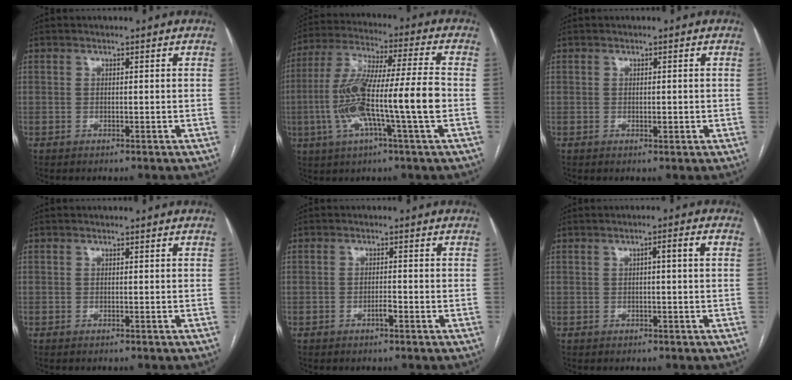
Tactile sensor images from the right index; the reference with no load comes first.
{"total": 15.9, "force": [-3.3, 0.4, 15.5], "torque": [-0.300, 0.009, -0.064]}
{"total": 1.0, "force": [-0.1, 0.5, 0.9], "torque": [-0.011, 0.000, -0.001]}
{"total": 0.0}
{"total": 1.4, "force": [-0.8, 0.2, 1.2], "torque": [-0.022, 0.001, -0.015]}
{"total": 2.4, "force": [0.3, -0.1, 2.4], "torque": [-0.036, 0.008, 0.005]}